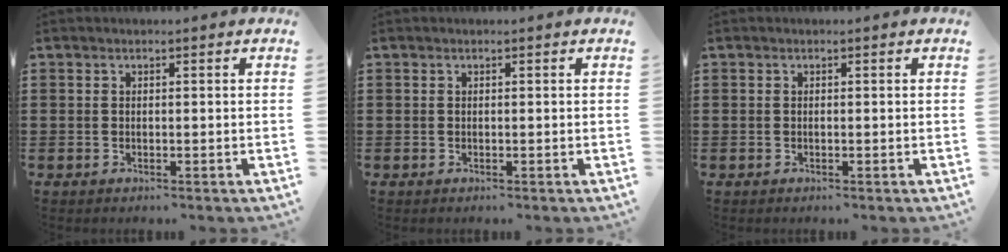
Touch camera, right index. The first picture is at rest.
{"total": 0.0}
{"total": 0.0}